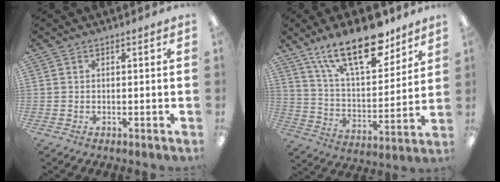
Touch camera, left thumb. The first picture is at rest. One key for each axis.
{"total": 21.5, "fx": 14.7, "fy": 8.4, "fz": 13.2, "tx": -0.217, "ty": -0.080, "tz": 0.253}